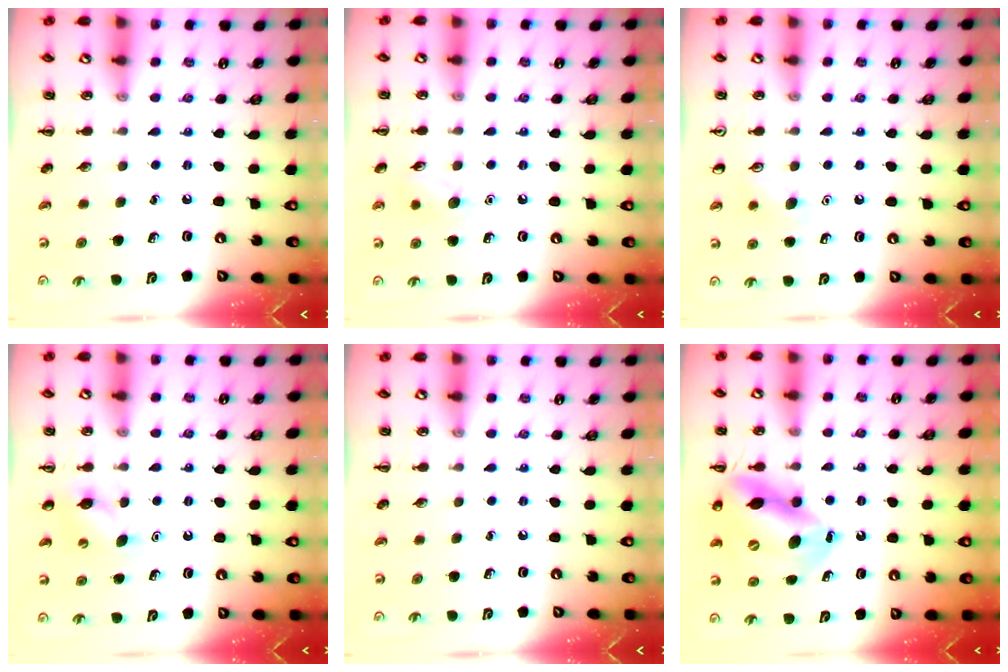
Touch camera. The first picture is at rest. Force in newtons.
{"total": 7.2, "press": 7.0, "slide": 1.9}
{"total": 6.5, "press": 6.3, "slide": 1.5}
{"total": 6.2, "press": 6.0, "slide": 1.7}
{"total": 0.0}
{"total": 13.9, "press": 13.5, "slide": 3.6}